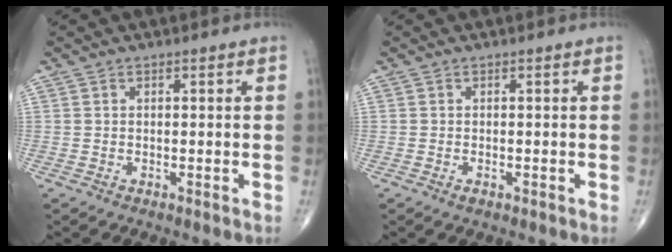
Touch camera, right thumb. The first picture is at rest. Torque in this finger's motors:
{"motor_torque": [-0.21, 0.01, -0.16, -0.11, 0.02]}